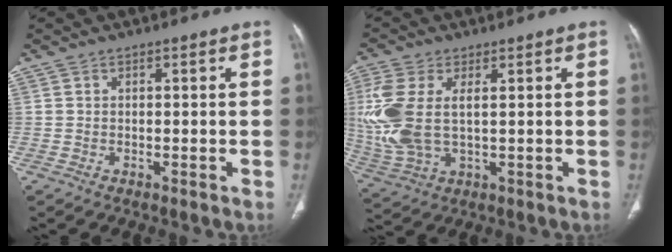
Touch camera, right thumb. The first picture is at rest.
{"total": 13.0, "force": [1.9, 7.1, 10.7], "torque": [-0.273, 0.000, 0.047]}